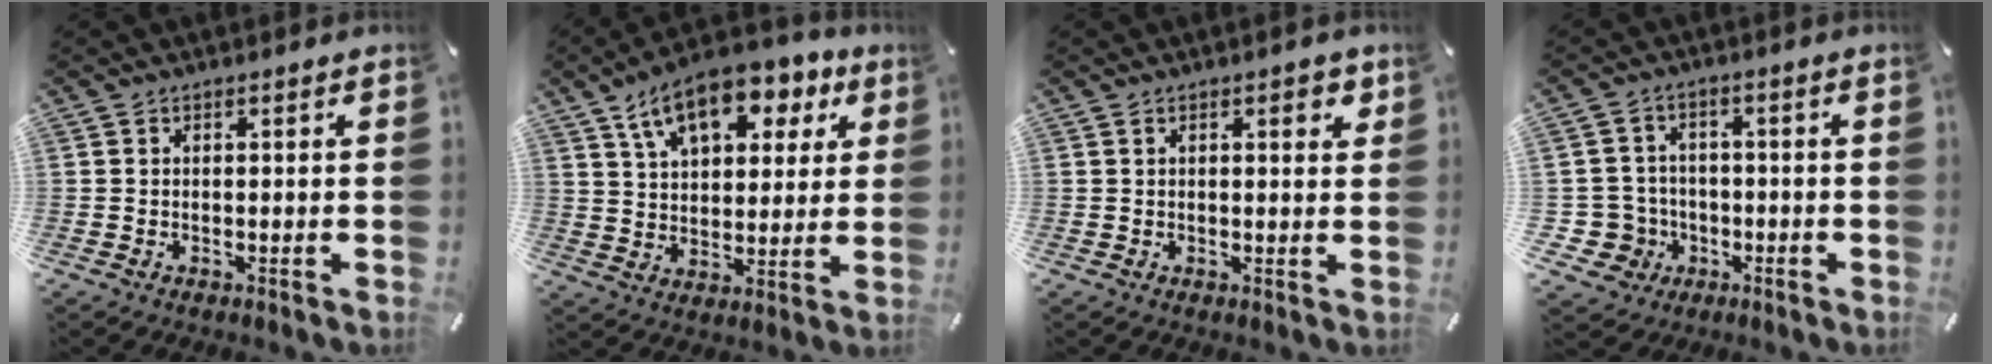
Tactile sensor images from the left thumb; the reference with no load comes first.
{"total": 14.6, "force": [8.4, 8.3, 8.6], "torque": [-0.138, -0.027, 0.147]}
{"total": 2.9, "force": [1.3, 0.9, 2.4], "torque": [-0.043, 0.000, 0.019]}
{"total": 7.6, "force": [-1.6, 7.4, 1.3], "torque": [-0.063, 0.008, -0.025]}